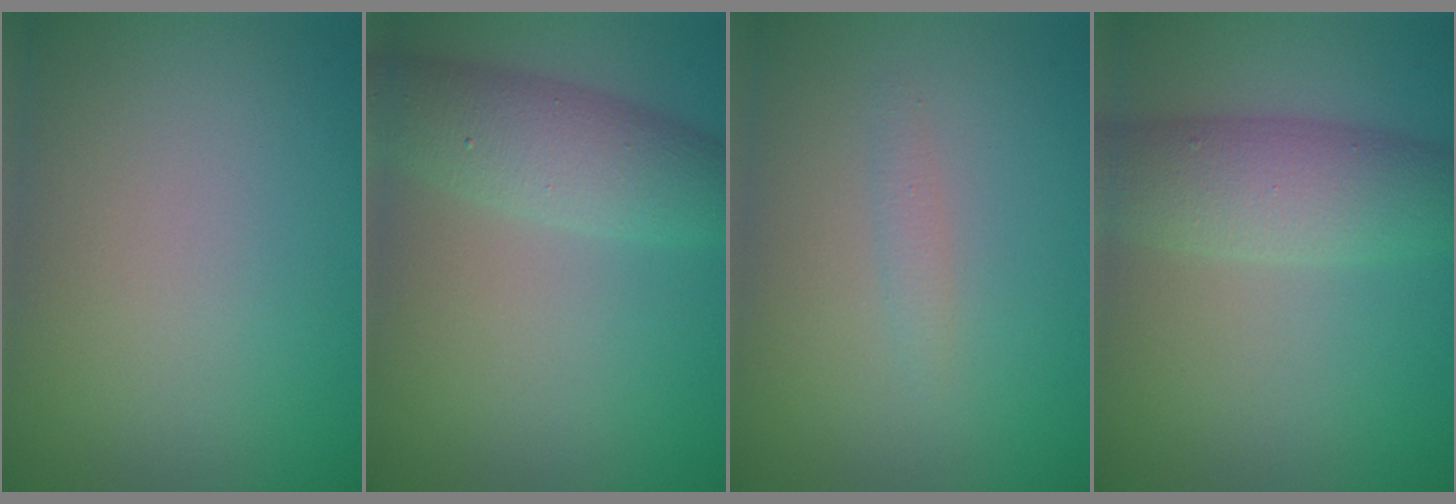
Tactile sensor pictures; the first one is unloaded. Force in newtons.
{"total": 5.3, "press": 5.3, "slide": 0.1}
{"total": 0.9, "press": 0.9, "slide": 0.0}
{"total": 5.8, "press": 5.8, "slide": 0.3}